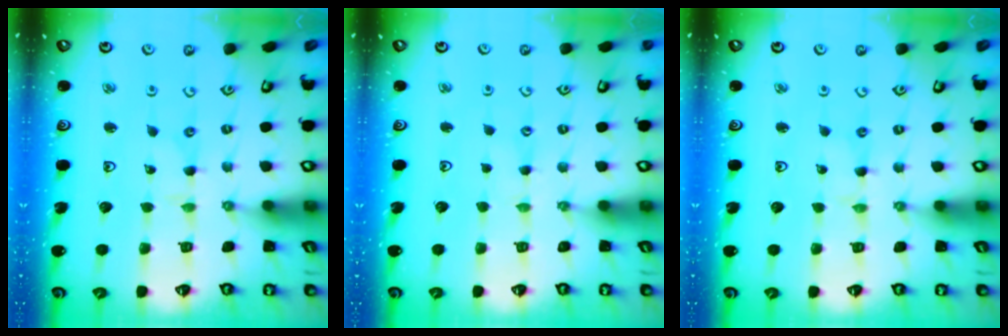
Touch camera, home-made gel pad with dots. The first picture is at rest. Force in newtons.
{"total": 1.3, "press": 1.3, "slide": 0.3}
{"total": 0.0}